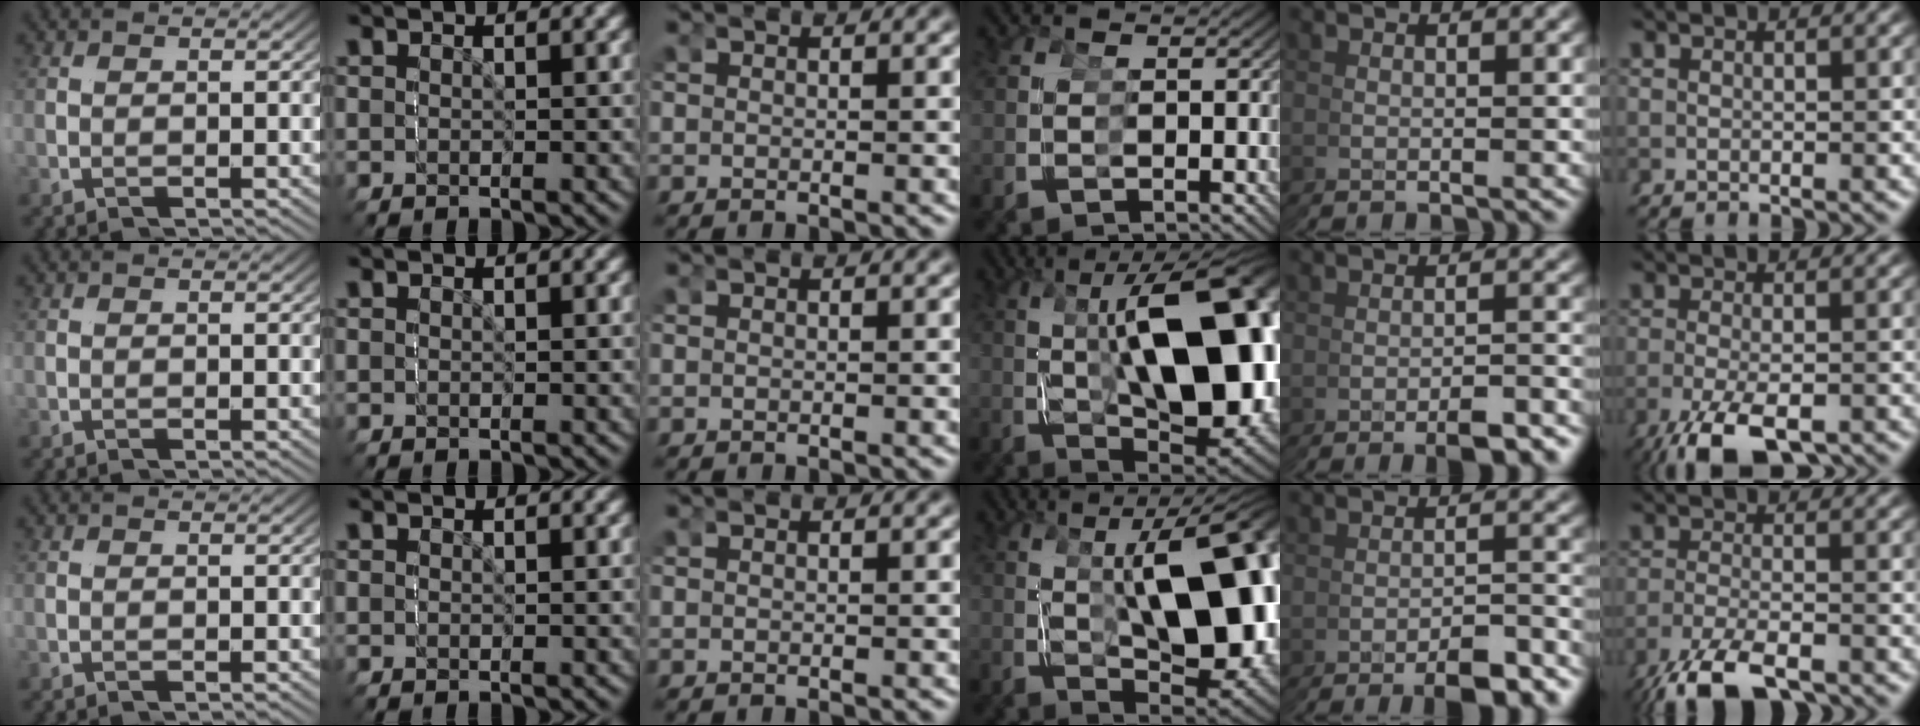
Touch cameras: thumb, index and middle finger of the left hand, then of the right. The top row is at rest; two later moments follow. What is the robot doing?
{"motion": "grasp_and_lifting", "object": "screwdriver"}